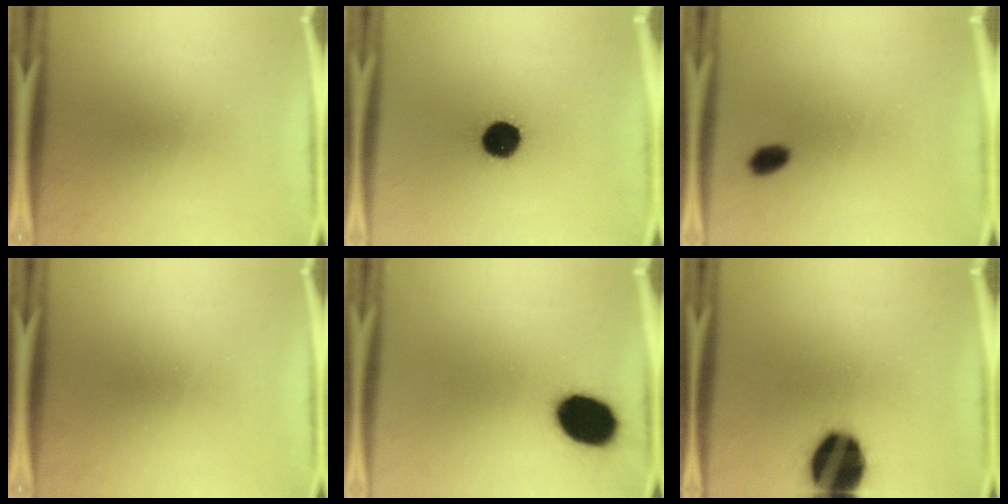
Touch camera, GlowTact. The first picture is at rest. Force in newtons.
{"total": 12.6}
{"total": 3.6}
{"total": 0.0}
{"total": 16.0}
{"total": 19.5}